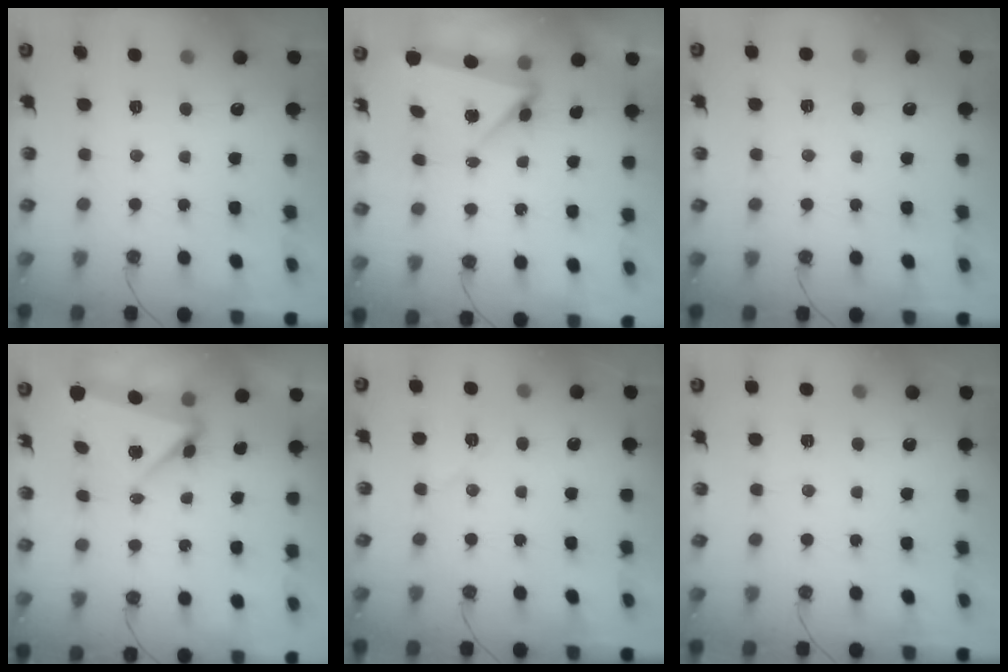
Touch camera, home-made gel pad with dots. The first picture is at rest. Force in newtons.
{"total": 10.5, "press": 4.6, "slide": 9.4}
{"total": 5.9, "press": 2.3, "slide": 5.4}
{"total": 5.0, "press": 4.8, "slide": 1.6}
{"total": 7.3, "press": 5.6, "slide": 4.7}
{"total": 3.2, "press": 2.6, "slide": 2.0}